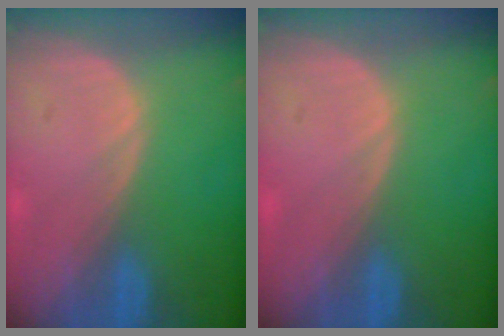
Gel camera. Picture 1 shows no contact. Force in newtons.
{"total": 0.0}